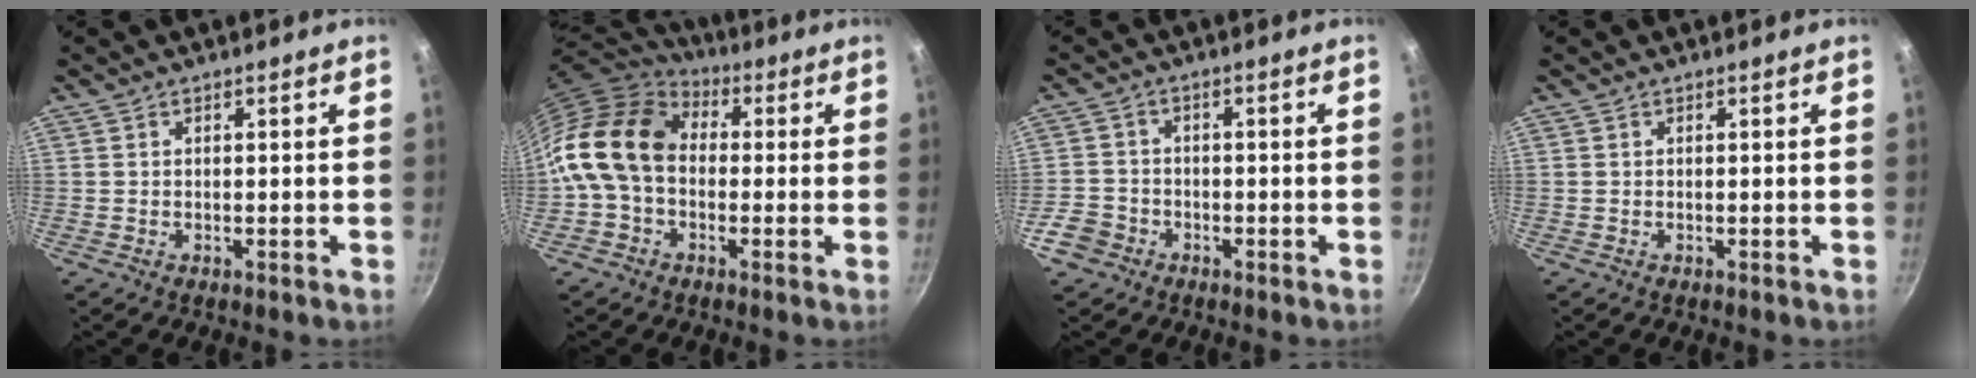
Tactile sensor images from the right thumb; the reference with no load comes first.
{"total": 16.5, "force": [0.2, 12.2, 11.2], "torque": [-0.194, 0.037, -0.015]}
{"total": 5.1, "force": [-2.7, 4.0, 1.4], "torque": [-0.016, 0.033, -0.049]}
{"total": 0.0}